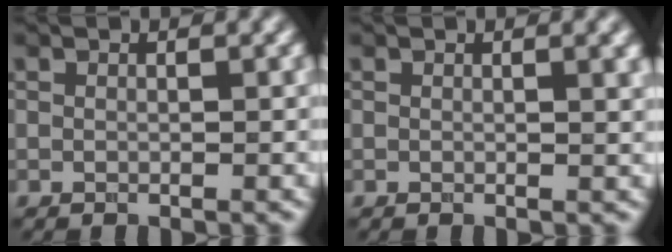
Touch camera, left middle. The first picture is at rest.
{"total": 1.6, "force": [0.7, 0.5, 1.3], "torque": [-0.010, 0.002, 0.007]}